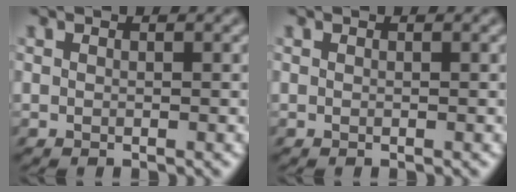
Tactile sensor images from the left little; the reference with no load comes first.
{"total": 0.0}